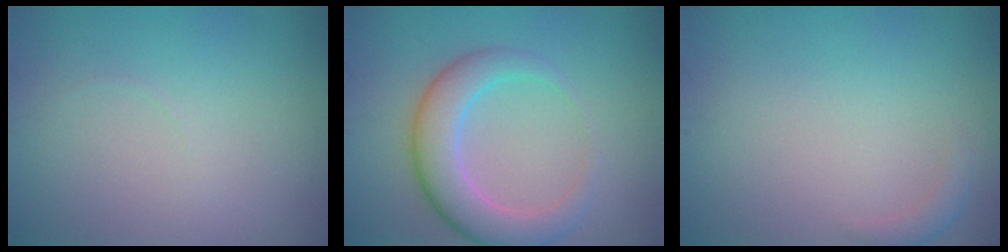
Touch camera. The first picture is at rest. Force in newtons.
{"total": 5.1, "press": 5.0, "slide": 0.5}
{"total": 1.0, "press": 1.0, "slide": 0.0}